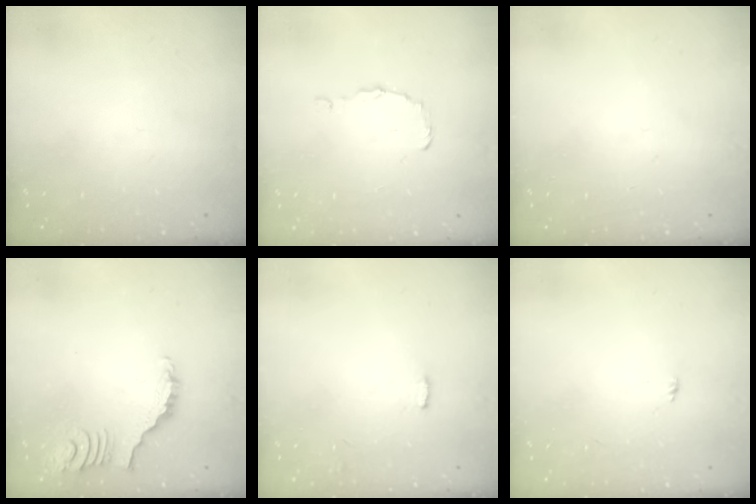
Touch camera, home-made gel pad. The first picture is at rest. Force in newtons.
{"total": 1.0, "press": 1.0, "slide": 0.0}
{"total": 0.0}
{"total": 3.6, "press": 3.6, "slide": 0.6}
{"total": 4.2, "press": 4.2, "slide": 0.3}
{"total": 4.7, "press": 4.7, "slide": 0.5}